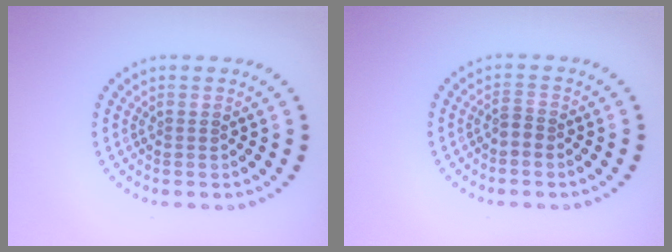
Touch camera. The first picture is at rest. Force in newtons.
{"total": 1.1, "press": 0.9, "slide": 0.7}